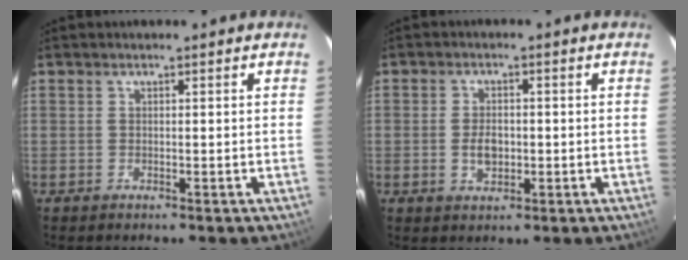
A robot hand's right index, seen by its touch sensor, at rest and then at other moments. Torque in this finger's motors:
{"motor_torque": [0.13, 0.02, 0.08, 0.02]}